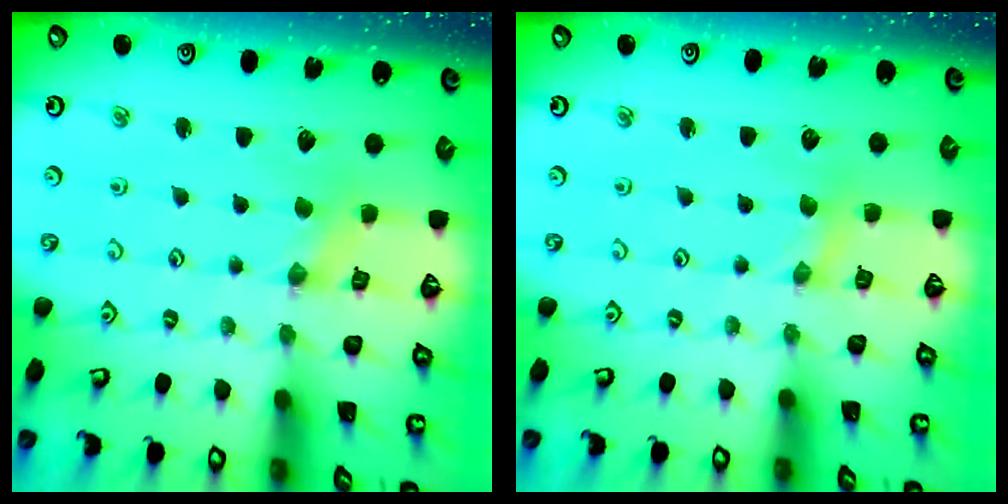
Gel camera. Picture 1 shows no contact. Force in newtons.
{"total": 1.2, "press": 1.2, "slide": 0.1}